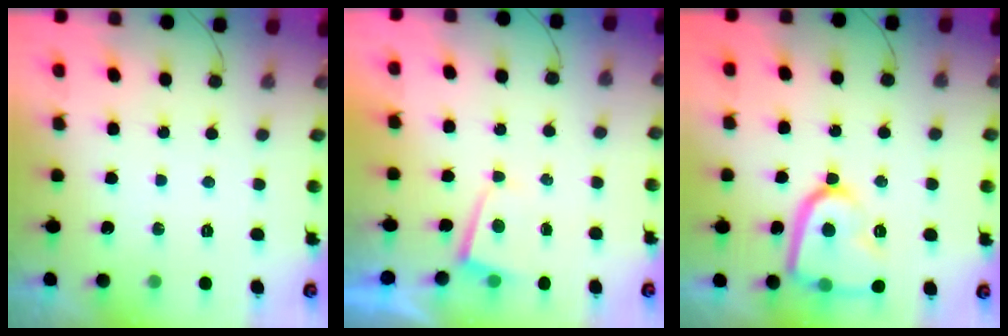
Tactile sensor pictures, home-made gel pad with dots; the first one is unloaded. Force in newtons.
{"total": 2.0, "press": 2.0, "slide": 0.3}
{"total": 13.5, "press": 13.5, "slide": 0.6}